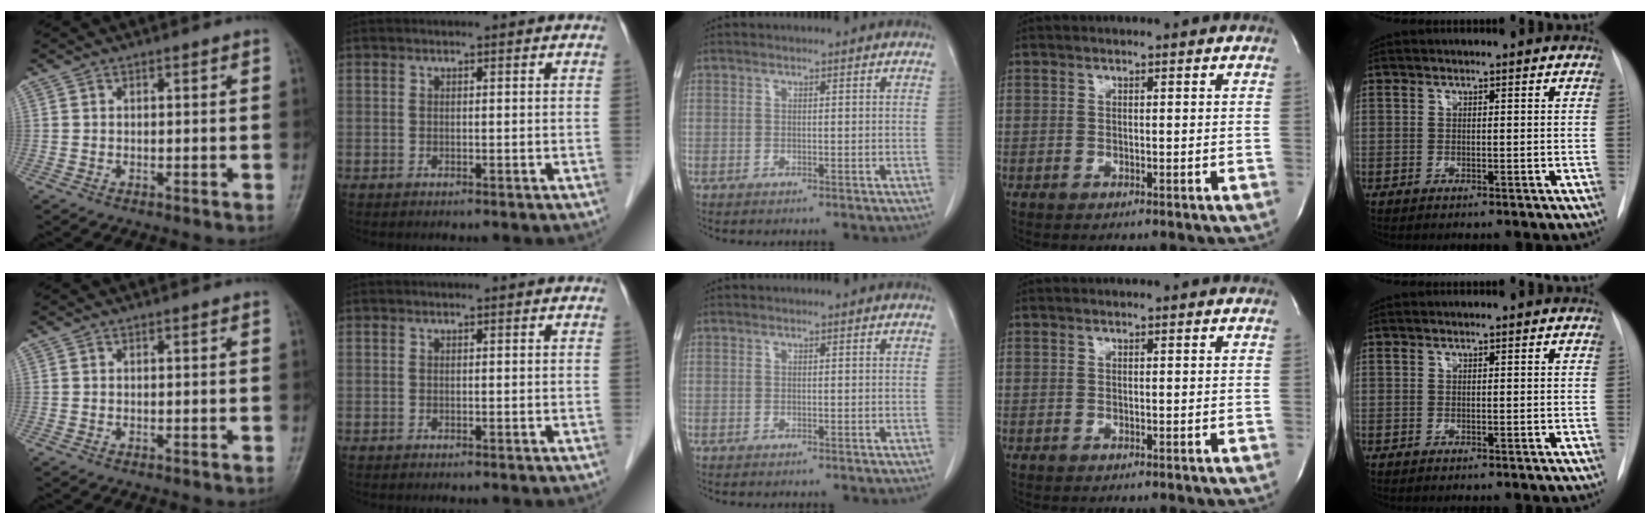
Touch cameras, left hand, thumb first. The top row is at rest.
{}